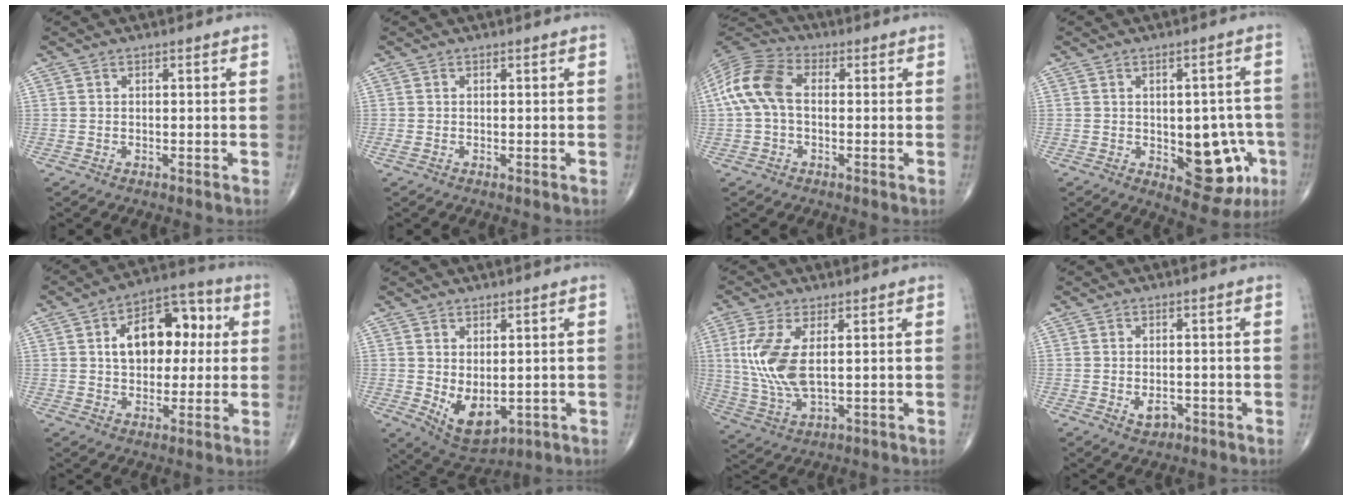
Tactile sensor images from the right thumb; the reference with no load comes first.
{"total": 0.7, "force": [-0.1, 0.2, 0.6], "torque": [-0.016, -0.001, -0.002]}
{"total": 11.0, "force": [0.5, 7.0, 8.4], "torque": [-0.180, 0.029, -0.001]}
{"total": 12.2, "force": [-3.1, 6.6, 9.8], "torque": [-0.072, 0.008, -0.026]}
{"total": 14.8, "force": [2.7, 9.4, 11.1], "torque": [-0.128, 0.023, 0.035]}
{"total": 8.0, "force": [-0.7, 4.6, 6.5], "torque": [-0.090, -0.010, 0.012]}
{"total": 10.8, "force": [1.8, 4.7, 9.5], "torque": [-0.217, -0.010, 0.045]}
{"total": 2.8, "force": [-1.0, 1.8, 1.9], "torque": [-0.022, 0.002, -0.011]}